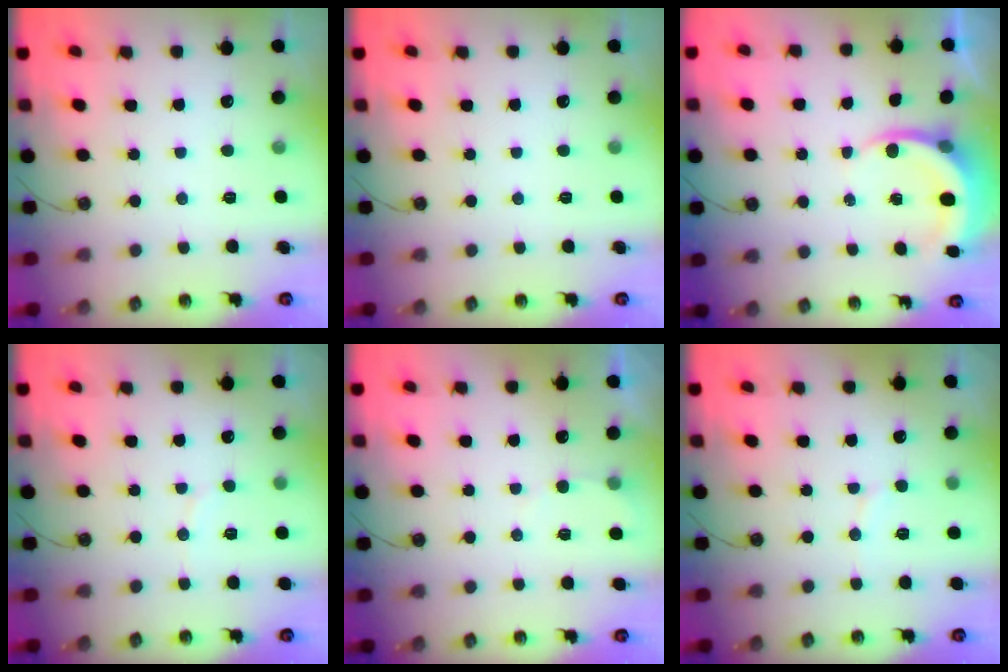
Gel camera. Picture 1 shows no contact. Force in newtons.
{"total": 0.0}
{"total": 4.7, "press": 4.7, "slide": 0.3}
{"total": 4.6, "press": 4.6, "slide": 0.6}
{"total": 3.0, "press": 3.0, "slide": 0.3}
{"total": 5.3, "press": 5.2, "slide": 0.7}